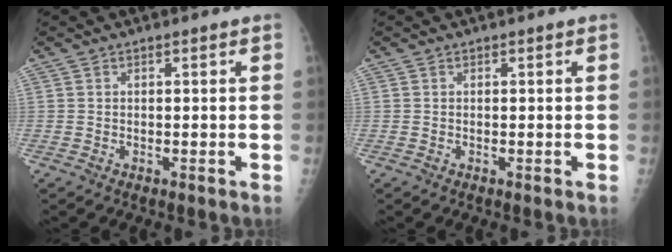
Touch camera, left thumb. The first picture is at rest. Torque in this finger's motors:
{"motor_torque": [0.00, 0.00, 0.00, 0.00, 0.00]}